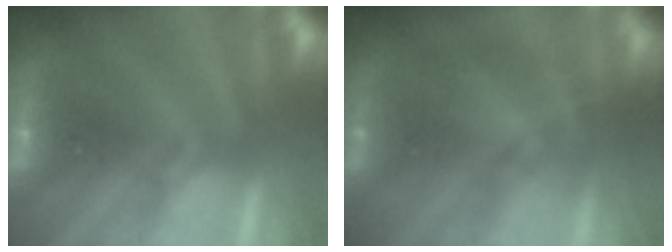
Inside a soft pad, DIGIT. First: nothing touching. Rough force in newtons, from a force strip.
{"total": 2.8}